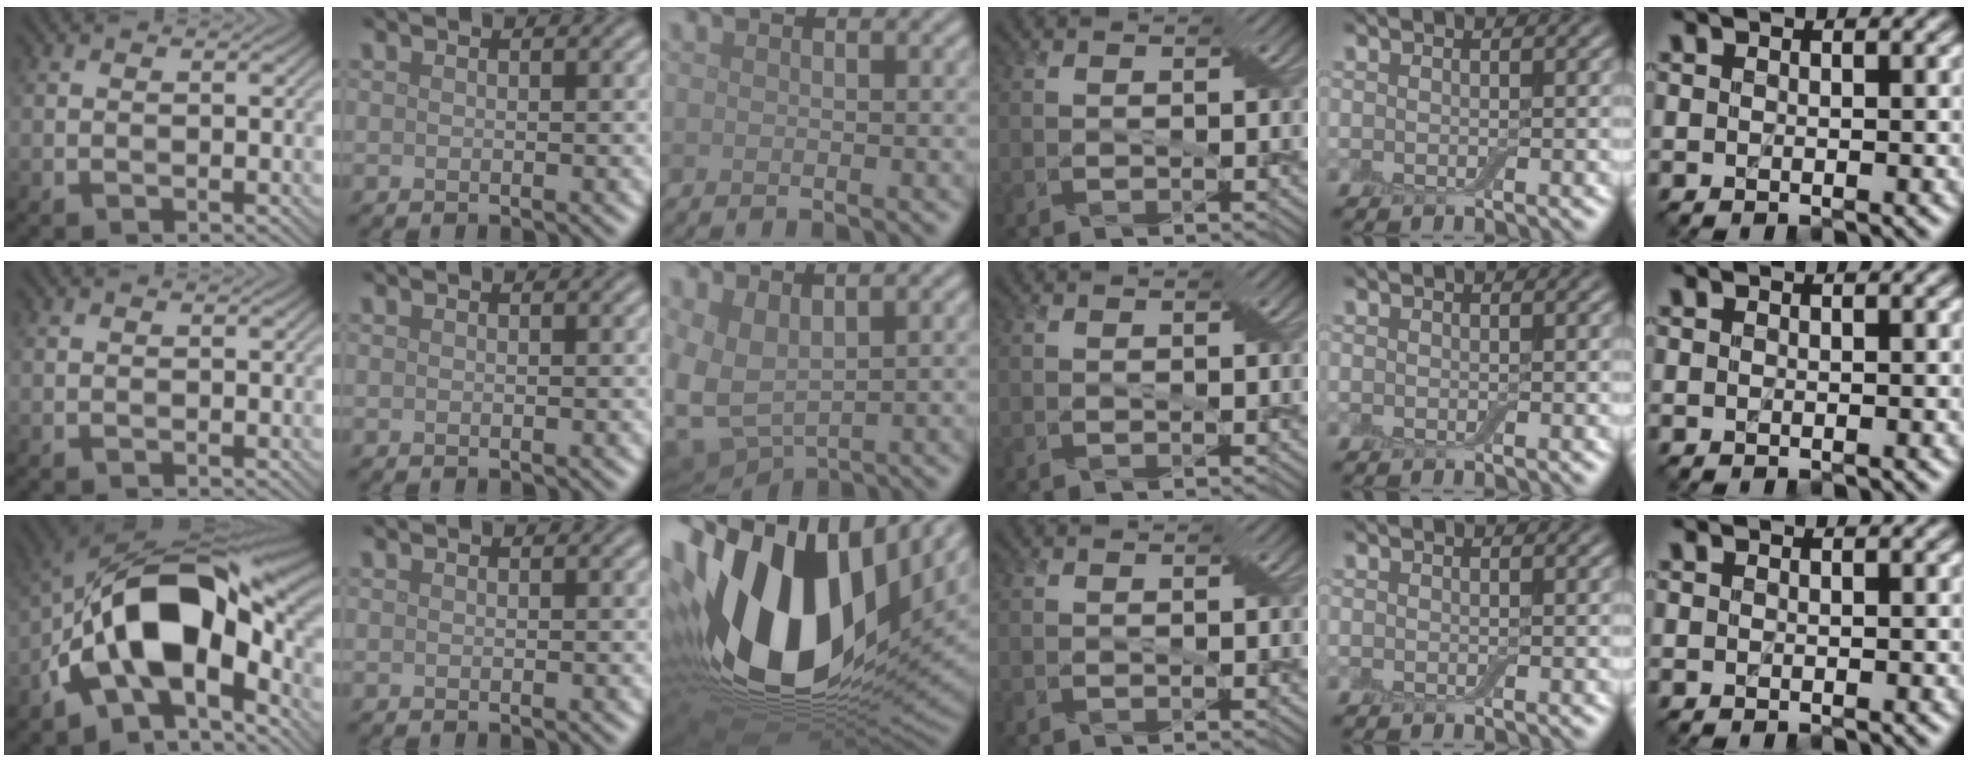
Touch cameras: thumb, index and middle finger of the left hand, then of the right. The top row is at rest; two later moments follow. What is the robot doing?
{"motion": "cut", "object": "aluminum foil"}